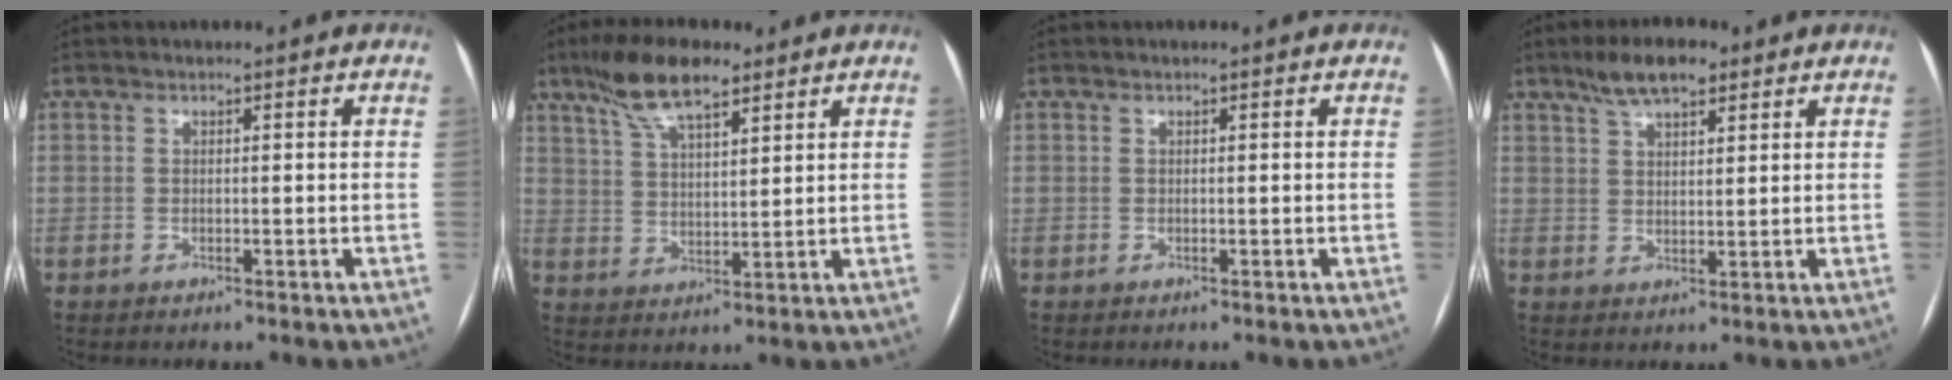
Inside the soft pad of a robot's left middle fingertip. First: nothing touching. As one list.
[{"total": 9.7, "force": [6.9, 2.6, 6.3], "torque": [-0.123, 0.017, 0.126]}, {"total": 0.0}, {"total": 6.7, "force": [4.7, 2.2, 4.2], "torque": [-0.078, 0.015, 0.083]}]